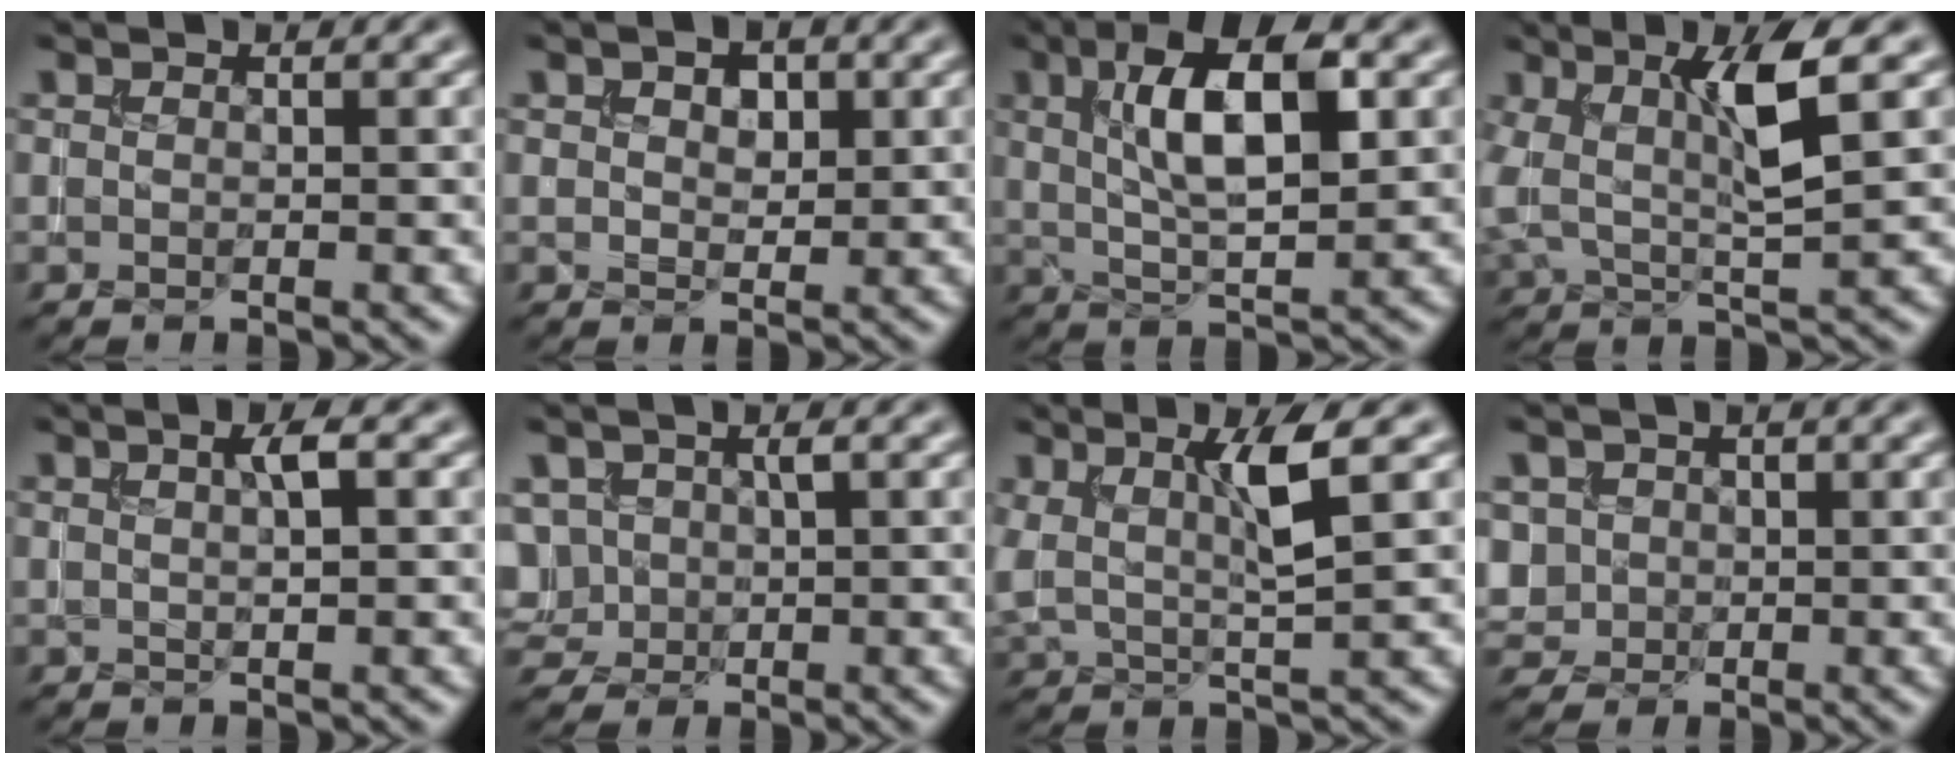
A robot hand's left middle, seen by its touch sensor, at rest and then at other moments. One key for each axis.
{"total": 2.5, "fx": 1.1, "fy": 1.6, "fz": 1.7, "tx": -0.023, "ty": 0.003, "tz": 0.015}
{"total": 8.2, "fx": 2.2, "fy": 2.9, "fz": 7.4, "tx": -0.125, "ty": 0.012, "tz": 0.034}
{"total": 5.4, "fx": 1.3, "fy": 1.4, "fz": 5.1, "tx": -0.106, "ty": 0.004, "tz": 0.025}
{"total": 2.0, "fx": 0.7, "fy": 0.4, "fz": 1.9, "tx": -0.031, "ty": 0.001, "tz": 0.010}
{"total": 3.8, "fx": 0.5, "fy": 2.9, "fz": 2.4, "tx": -0.052, "ty": 0.002, "tz": 0.015}
{"total": 4.3, "fx": 1.5, "fy": 0.8, "fz": 4.0, "tx": -0.082, "ty": -0.001, "tz": 0.032}
{"total": 2.9, "fx": 0.6, "fy": 2.7, "fz": 0.9, "tx": -0.024, "ty": 0.010, "tz": 0.023}